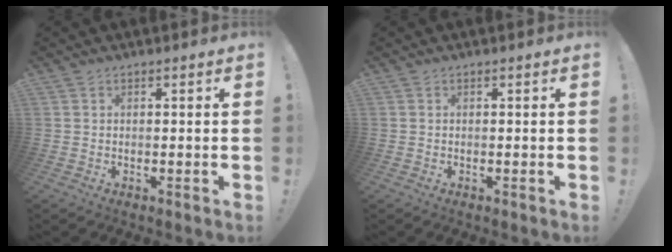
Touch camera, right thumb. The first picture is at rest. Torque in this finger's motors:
{"motor_torque": [0.31, -0.09, -0.05, -0.23, 0.04]}